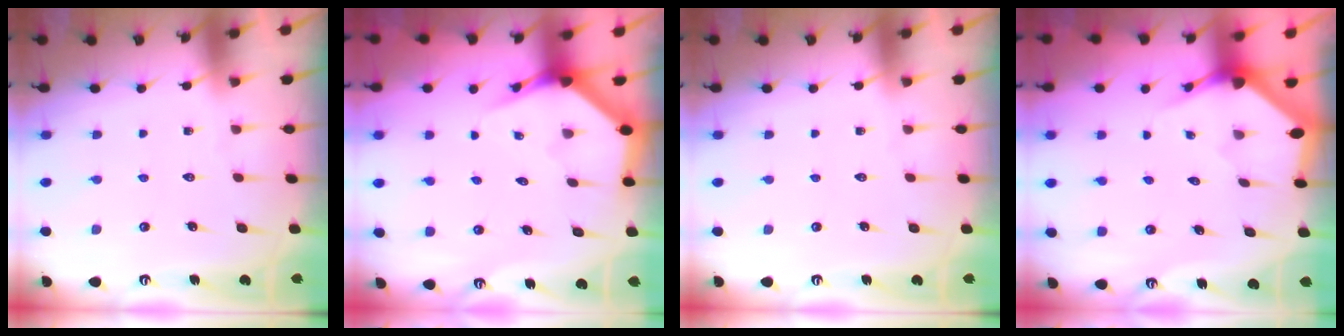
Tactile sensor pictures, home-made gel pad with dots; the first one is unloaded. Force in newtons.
{"total": 3.9, "press": 3.9, "slide": 0.2}
{"total": 0.0}
{"total": 2.9, "press": 2.9, "slide": 0.2}